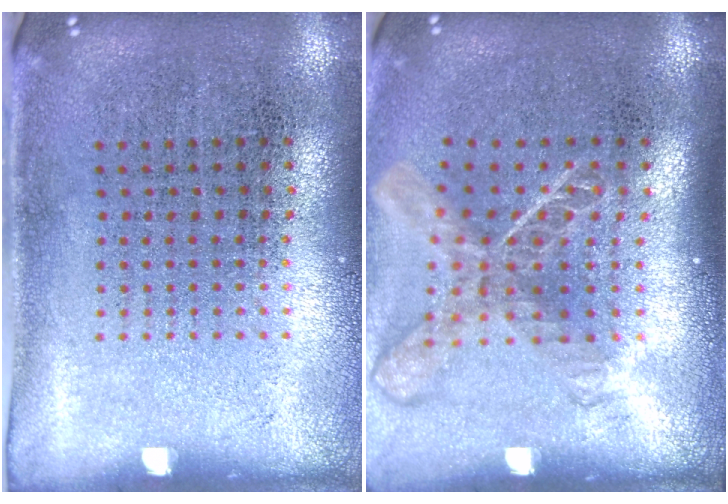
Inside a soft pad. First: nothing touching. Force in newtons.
{"total": 1.9, "press": 1.4, "slide": 1.3}